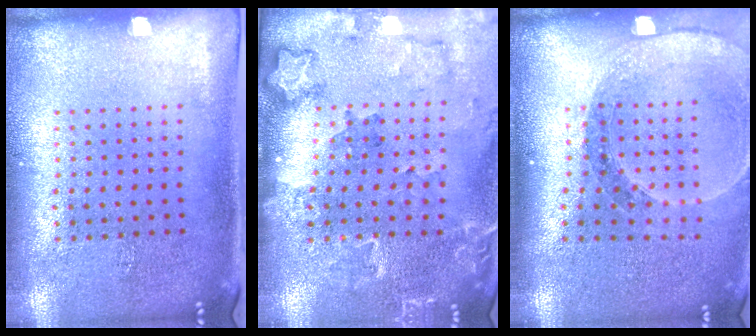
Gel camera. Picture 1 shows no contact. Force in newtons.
{"total": 1.8, "press": 1.8, "slide": 0.2}
{"total": 1.6, "press": 1.6, "slide": 0.2}